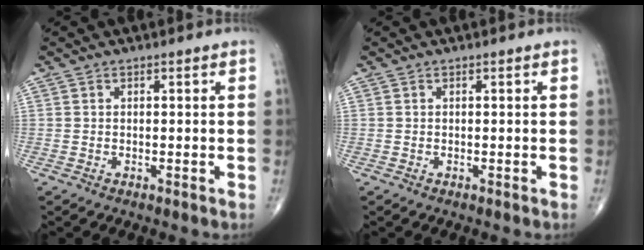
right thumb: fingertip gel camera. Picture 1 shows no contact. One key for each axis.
{"total": 0.0}